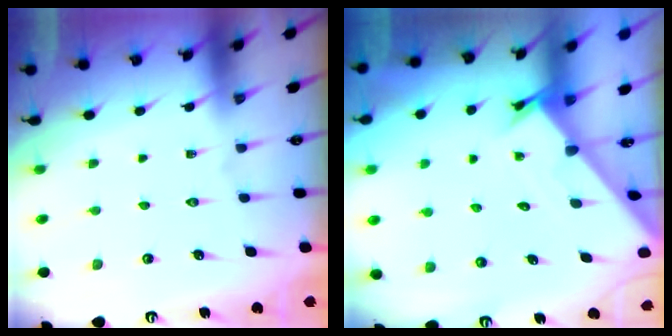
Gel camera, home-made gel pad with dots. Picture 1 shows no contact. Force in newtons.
{"total": 1.6, "press": 1.6, "slide": 0.1}